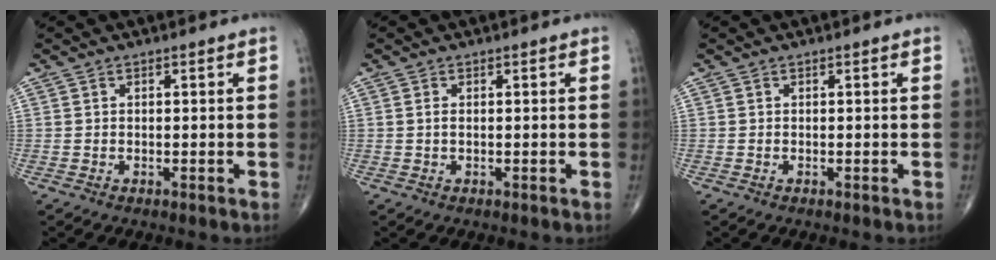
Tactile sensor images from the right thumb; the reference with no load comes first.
{"total": 0.8, "force": [0.1, 0.3, 0.7], "torque": [-0.018, 0.001, 0.003]}
{"total": 0.0}